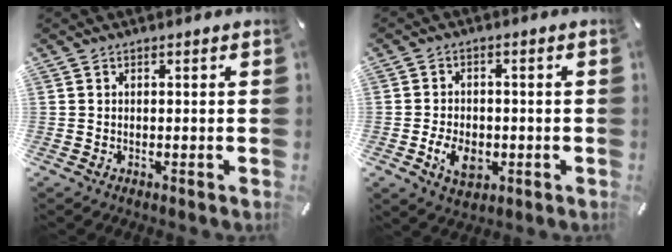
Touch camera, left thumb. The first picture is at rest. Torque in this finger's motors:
{"motor_torque": [1.03, 1.02, 0.11, -0.05, 0.01]}